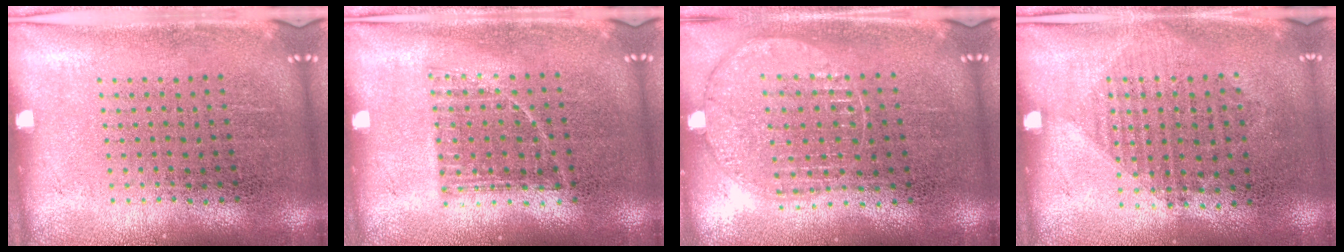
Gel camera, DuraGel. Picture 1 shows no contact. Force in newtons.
{"total": 0.8, "press": 0.7, "slide": 0.5}
{"total": 1.0, "press": 1.0, "slide": 0.1}
{"total": 1.0, "press": 0.9, "slide": 0.4}